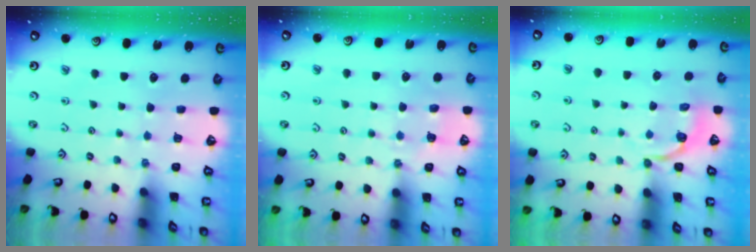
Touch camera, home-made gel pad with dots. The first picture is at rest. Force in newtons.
{"total": 5.8, "press": 5.8, "slide": 0.1}
{"total": 3.8, "press": 2.8, "slide": 2.5}